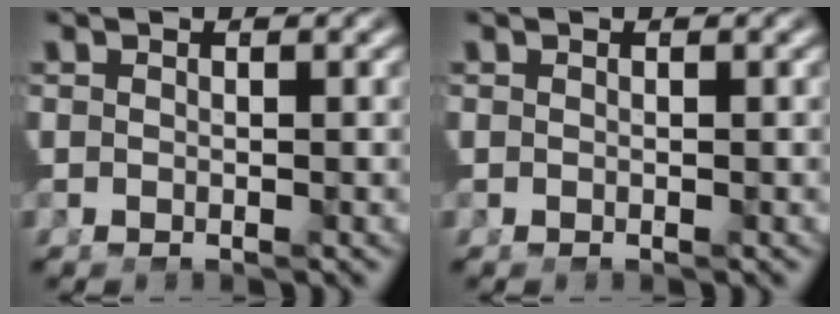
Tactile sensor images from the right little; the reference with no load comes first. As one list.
[{"total": 0.0}]